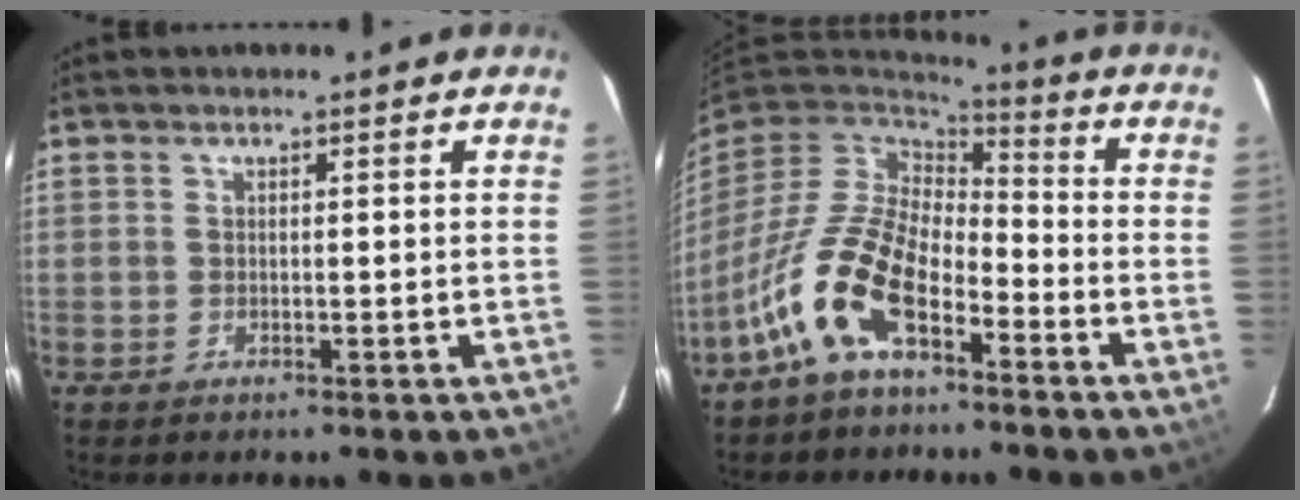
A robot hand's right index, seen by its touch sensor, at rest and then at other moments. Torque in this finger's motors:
{"motor_torque": [1.25, -0.89, 0.97, 0.21]}